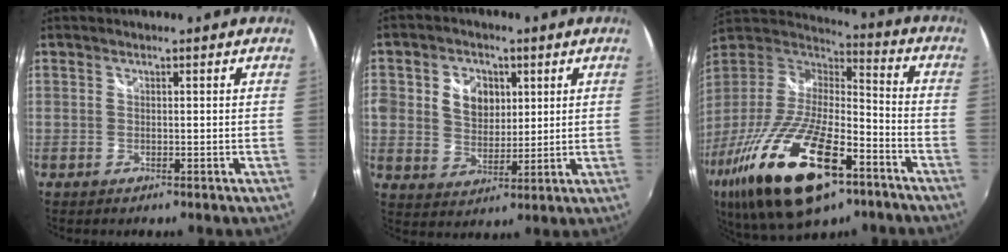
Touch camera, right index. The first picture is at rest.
{"total": 12.6, "force": [2.8, 10.4, 6.5], "torque": [-0.160, 0.029, 0.053]}
{"total": 30.7, "force": [-16.2, 12.1, 23.0], "torque": [-0.464, -0.049, -0.274]}